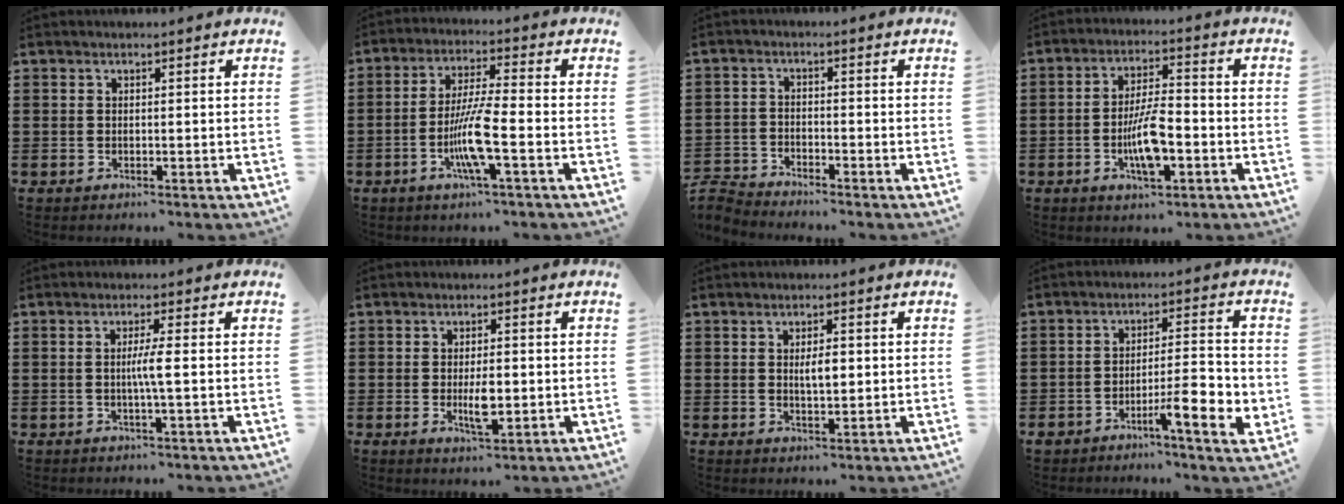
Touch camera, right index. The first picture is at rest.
{"total": 8.2, "force": [-2.7, 0.8, 7.7], "torque": [-0.162, -0.015, -0.057]}
{"total": 3.3, "force": [-3.3, 0.4, -0.1], "torque": [-0.012, 0.000, -0.074]}
{"total": 8.0, "force": [-2.4, 2.6, 7.2], "torque": [-0.154, -0.007, -0.049]}
{"total": 3.2, "force": [-0.2, -0.2, 3.2], "torque": [-0.058, -0.007, -0.007]}
{"total": 4.5, "force": [-0.6, 1.5, 4.1], "torque": [-0.079, -0.002, -0.013]}
{"total": 3.2, "force": [0.3, 1.0, 3.0], "torque": [-0.050, 0.000, 0.002]}
{"total": 8.4, "force": [-3.5, 2.2, 7.2], "torque": [-0.101, -0.001, -0.061]}